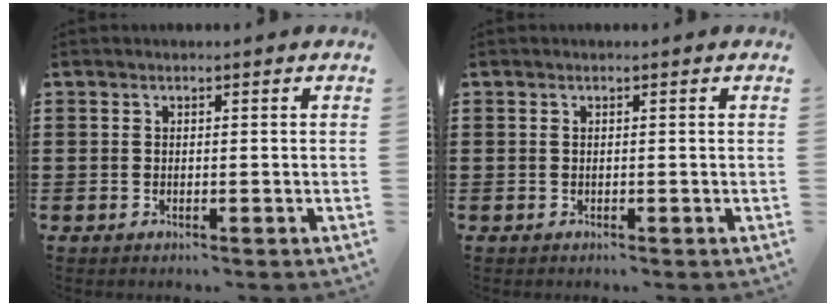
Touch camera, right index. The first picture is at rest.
{"total": 0.0}